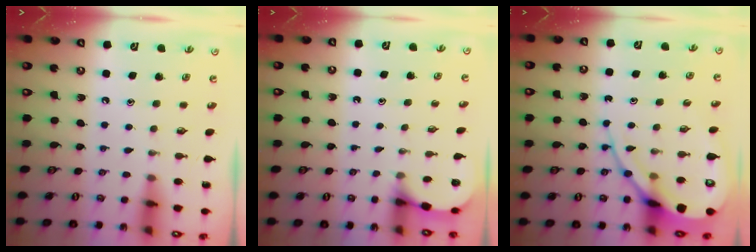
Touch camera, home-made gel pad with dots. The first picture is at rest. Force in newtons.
{"total": 2.3, "press": 2.3, "slide": 0.2}
{"total": 11.3, "press": 11.3, "slide": 1.2}